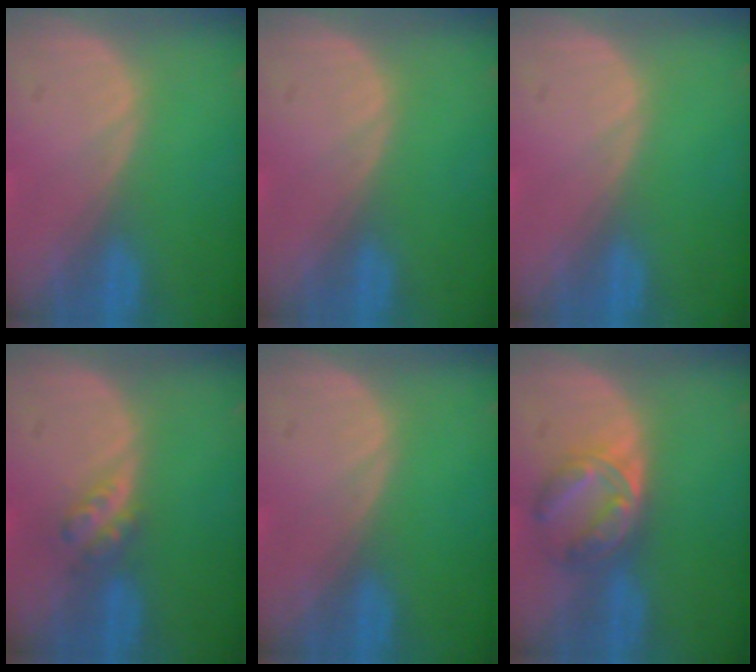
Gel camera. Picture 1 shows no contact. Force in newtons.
{"total": 0.0}
{"total": 0.0}
{"total": 3.2, "press": 2.8, "slide": 1.6}
{"total": 0.0}
{"total": 5.9, "press": 5.6, "slide": 1.9}